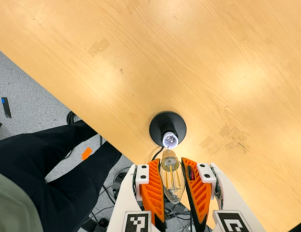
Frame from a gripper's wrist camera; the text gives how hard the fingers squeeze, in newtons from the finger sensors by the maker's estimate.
{"total": 21.5, "left": 23.2, "right": 19.8}